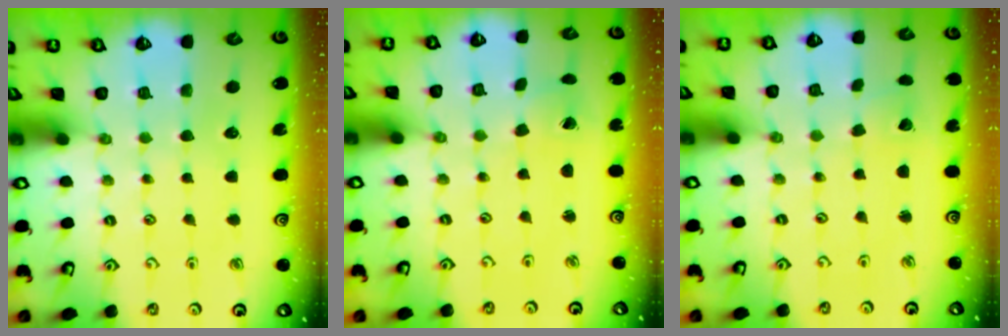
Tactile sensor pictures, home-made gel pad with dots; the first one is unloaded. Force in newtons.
{"total": 1.7, "press": 1.7, "slide": 0.1}
{"total": 2.1, "press": 2.1, "slide": 0.1}